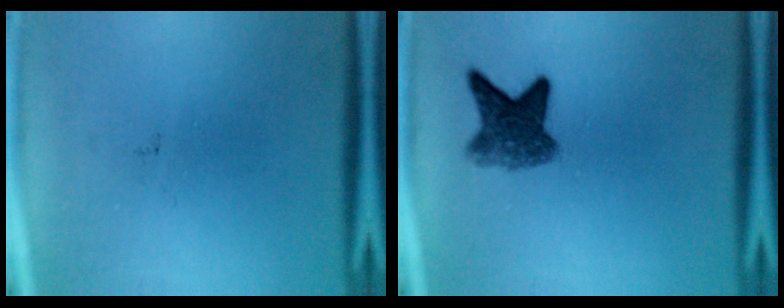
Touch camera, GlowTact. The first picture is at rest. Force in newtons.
{"total": 6.0}